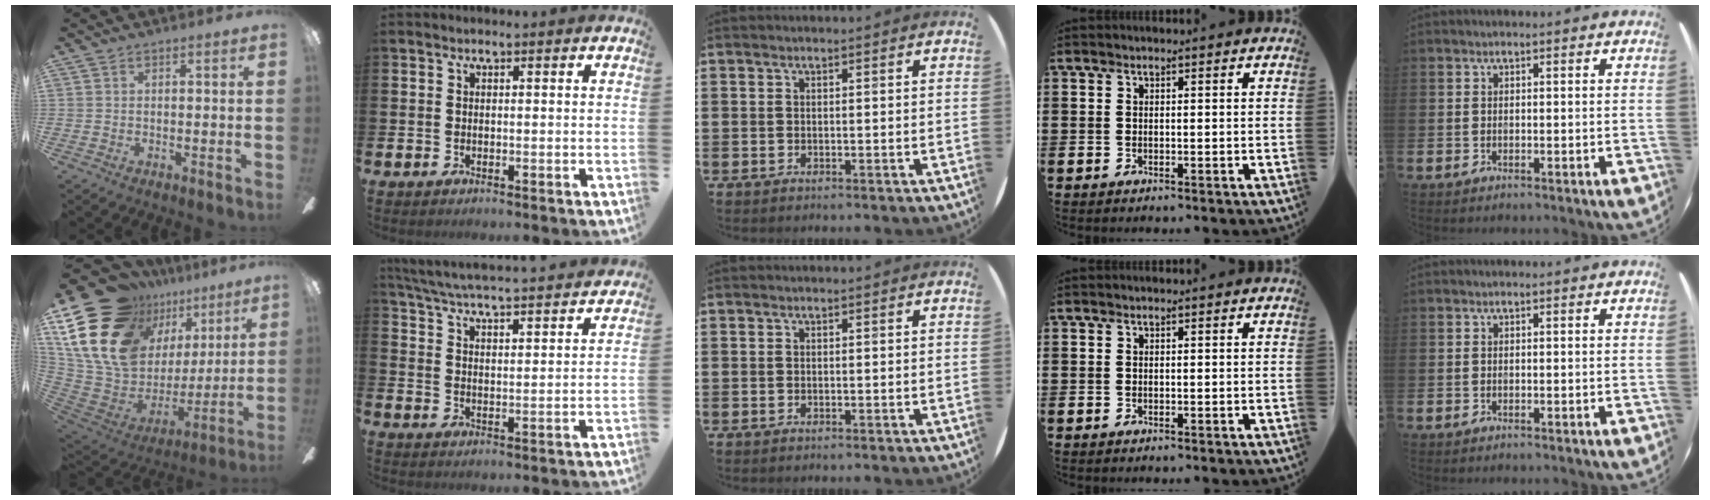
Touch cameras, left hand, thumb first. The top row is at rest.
{"thumb": {"total": 22.6, "force": [12.9, 14.4, 11.7], "torque": [-0.241, -0.097, 0.261]}, "index": {"total": 5.7, "force": [5.6, 0.1, 1.3], "torque": [-0.048, -0.049, 0.094]}}